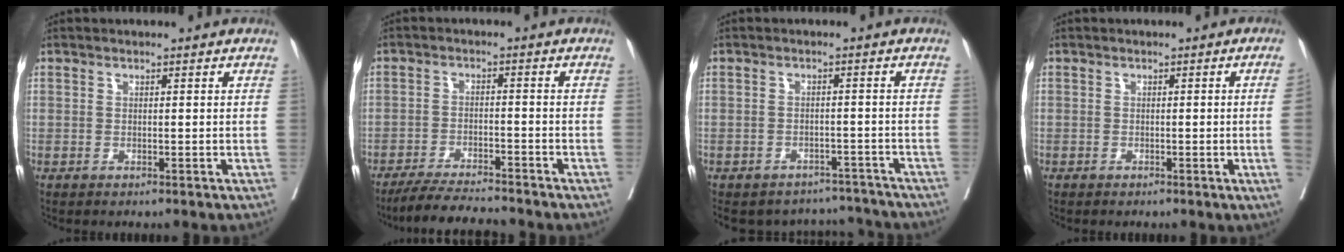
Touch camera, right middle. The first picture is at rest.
{"total": 7.5, "force": [-7.0, 0.3, 2.6], "torque": [-0.045, -0.016, -0.121]}
{"total": 10.2, "force": [-9.5, 3.7, 0.2], "torque": [0.000, 0.021, -0.116]}
{"total": 2.5, "force": [-0.4, -1.1, 2.2], "torque": [-0.026, -0.004, -0.005]}